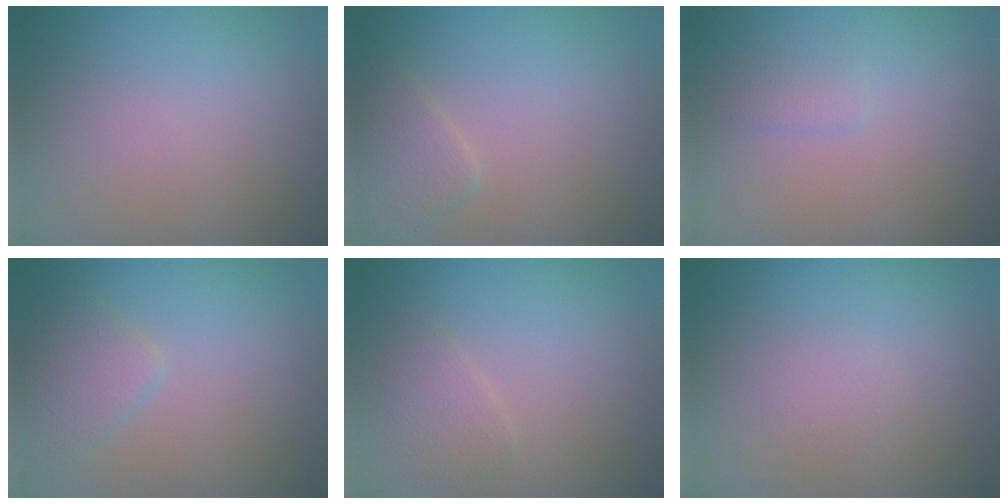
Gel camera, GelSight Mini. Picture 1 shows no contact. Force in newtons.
{"total": 2.3, "press": 2.3, "slide": 0.0}
{"total": 1.1, "press": 1.1, "slide": 0.1}
{"total": 2.6, "press": 2.6, "slide": 0.1}
{"total": 1.7, "press": 1.7, "slide": 0.1}
{"total": 0.9, "press": 0.9, "slide": 0.0}